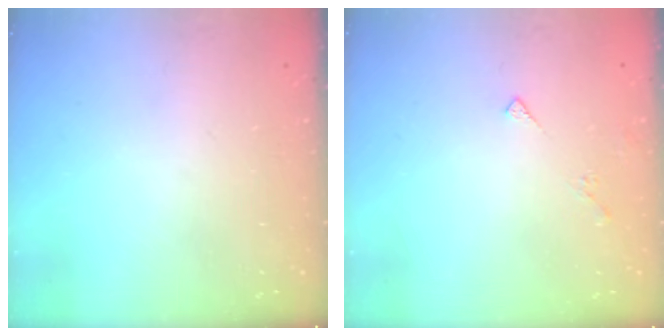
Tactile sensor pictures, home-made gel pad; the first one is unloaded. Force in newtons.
{"total": 2.5, "press": 2.4, "slide": 0.5}